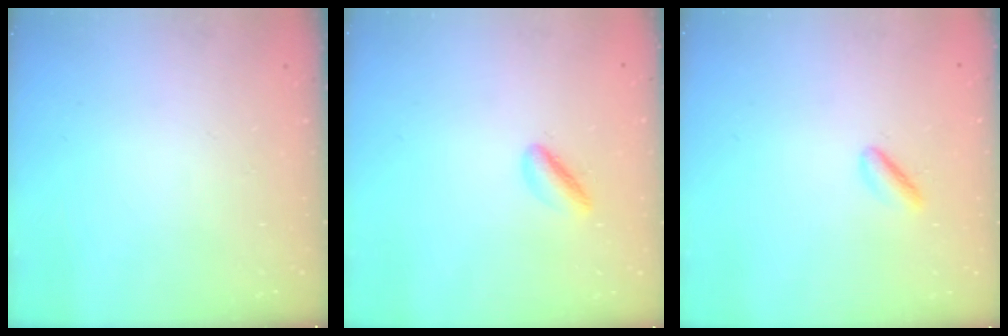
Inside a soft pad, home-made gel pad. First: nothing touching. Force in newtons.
{"total": 3.7, "press": 3.7, "slide": 0.5}
{"total": 2.7, "press": 2.6, "slide": 0.8}